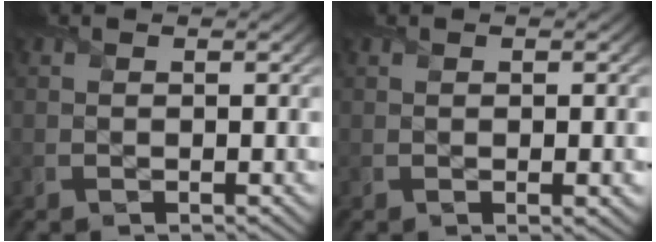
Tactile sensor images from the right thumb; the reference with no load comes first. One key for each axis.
{"total": 1.2, "fx": 0.1, "fy": 0.1, "fz": 1.2, "tx": -0.019, "ty": 0.000, "tz": 0.004}